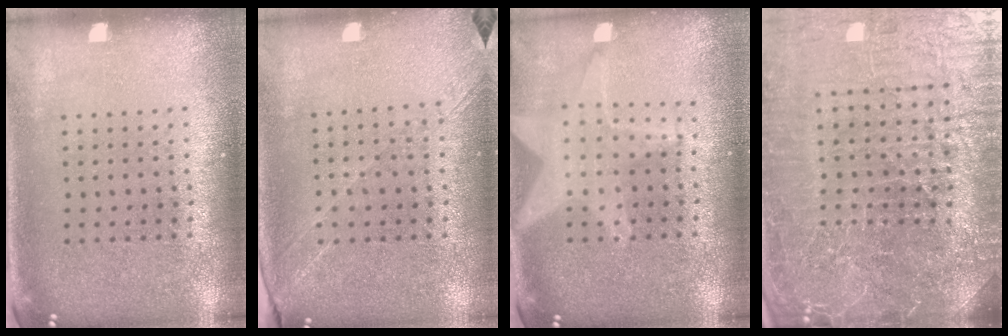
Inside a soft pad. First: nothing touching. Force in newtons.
{"total": 1.3, "press": 1.2, "slide": 0.6}
{"total": 1.8, "press": 1.6, "slide": 0.9}
{"total": 6.3, "press": 5.7, "slide": 2.7}